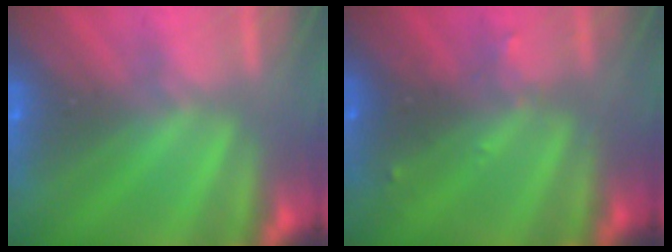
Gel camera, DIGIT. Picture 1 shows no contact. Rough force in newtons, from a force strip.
{"total": 2.5}